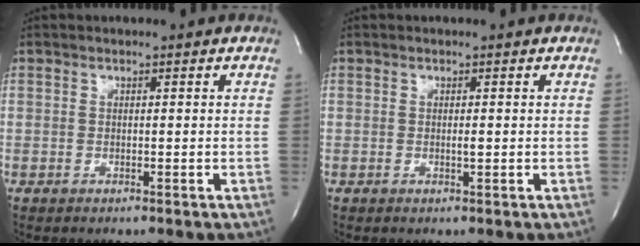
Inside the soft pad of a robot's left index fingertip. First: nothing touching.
{"total": 0.6, "force": [0.1, 0.0, 0.6], "torque": [-0.015, -0.002, 0.000]}